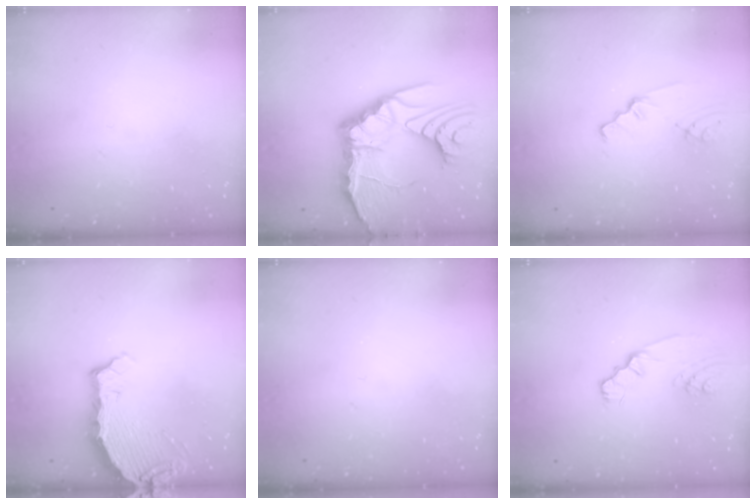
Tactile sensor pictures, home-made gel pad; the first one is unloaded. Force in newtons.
{"total": 19.6, "press": 19.5, "slide": 2.7}
{"total": 1.9, "press": 1.9, "slide": 0.2}
{"total": 7.3, "press": 7.0, "slide": 2.2}
{"total": 0.0}
{"total": 2.5, "press": 2.3, "slide": 0.9}